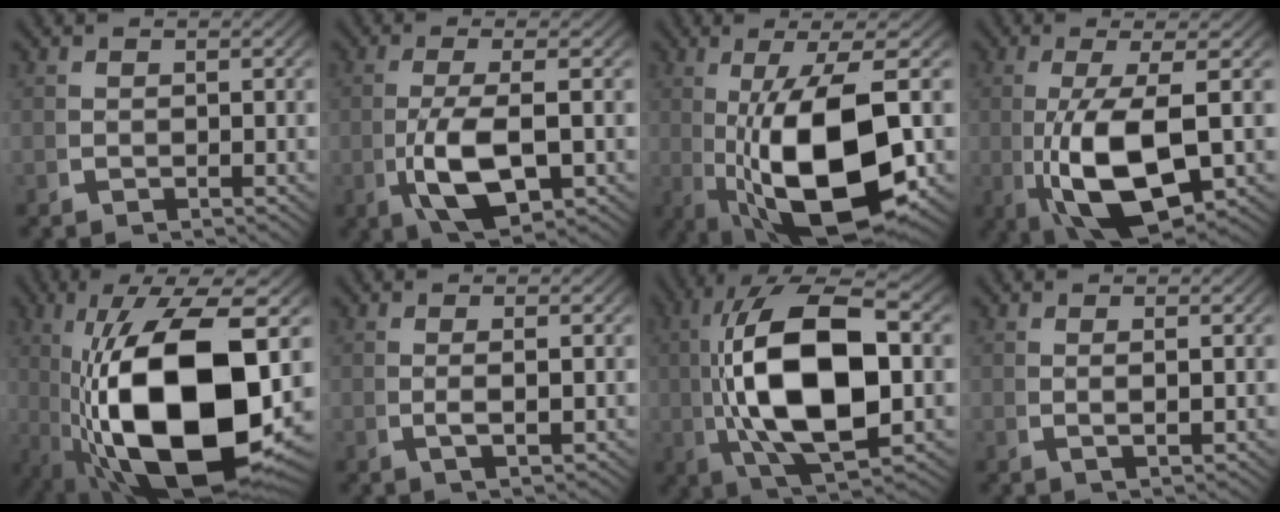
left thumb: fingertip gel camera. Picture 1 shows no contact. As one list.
[{"total": 6.5, "force": [-0.6, 3.0, 5.7], "torque": [-0.134, -0.015, 0.000]}, {"total": 16.0, "force": [-1.7, 7.9, 13.9], "torque": [-0.251, -0.046, 0.004]}, {"total": 10.9, "force": [-1.6, 5.3, 9.4], "torque": [-0.217, -0.040, 0.003]}, {"total": 23.9, "force": [-3.2, 12.7, 19.9], "torque": [-0.373, -0.068, -0.004]}, {"total": 1.6, "force": [0.3, 0.3, 1.6], "torque": [-0.037, -0.001, 0.009]}, {"total": 16.4, "force": [0.1, 8.4, 14.1], "torque": [-0.297, -0.040, 0.025]}, {"total": 1.3, "force": [0.6, 0.1, 1.1], "torque": [-0.026, -0.002, 0.015]}]